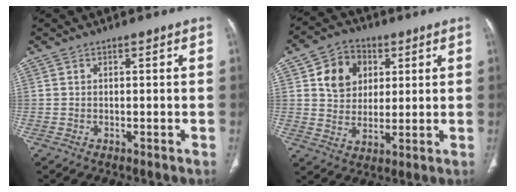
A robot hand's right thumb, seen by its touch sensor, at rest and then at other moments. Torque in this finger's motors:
{"motor_torque": [-0.67, 0.94, 0.12, 0.01, 0.16]}